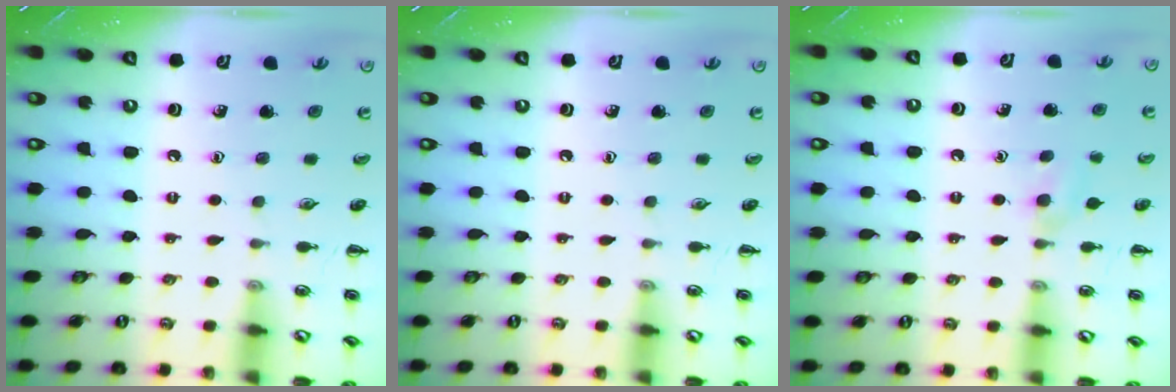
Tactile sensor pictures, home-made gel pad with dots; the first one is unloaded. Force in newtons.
{"total": 0.0}
{"total": 4.0, "press": 3.7, "slide": 1.6}